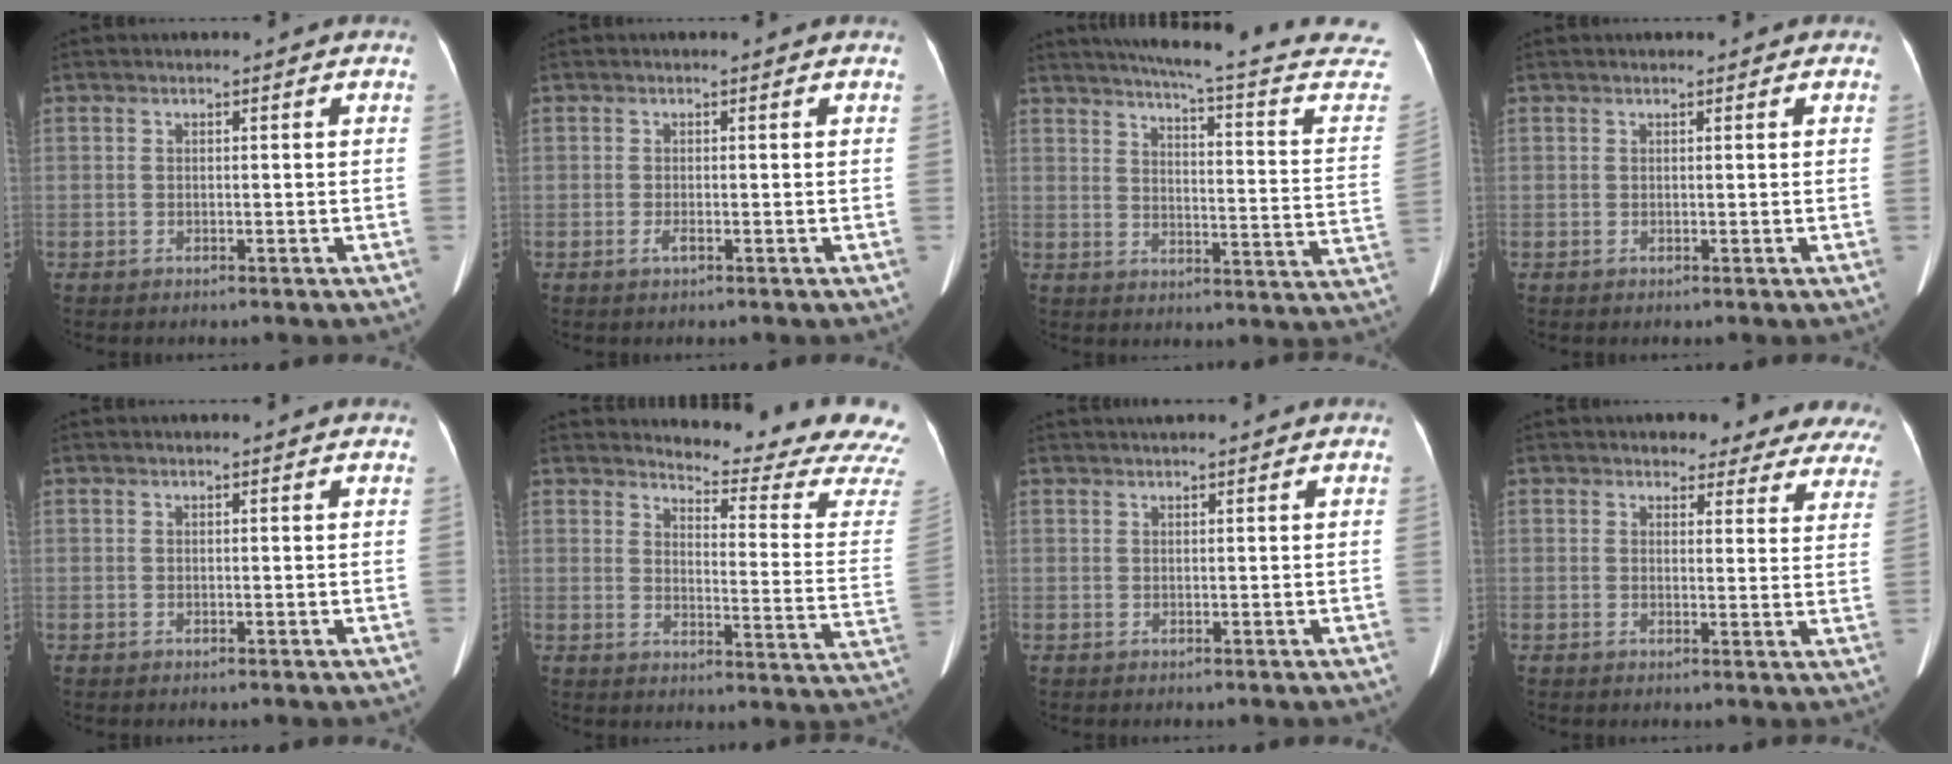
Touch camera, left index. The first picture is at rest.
{"total": 0.8, "force": [-0.3, 0.0, 0.8], "torque": [-0.015, 0.000, -0.006]}
{"total": 24.6, "force": [21.8, 1.3, 11.4], "torque": [-0.154, -0.063, 0.250]}
{"total": 0.8, "force": [0.6, 0.4, 0.4], "torque": [-0.006, 0.009, 0.005]}
{"total": 2.6, "force": [2.4, 0.2, 1.0], "torque": [-0.013, 0.012, 0.020]}
{"total": 18.1, "force": [17.7, -0.6, 3.7], "torque": [-0.049, -0.148, 0.190]}
{"total": 4.6, "force": [4.0, 0.5, 2.1], "torque": [-0.026, 0.036, 0.056]}
{"total": 14.5, "force": [13.3, 4.9, 2.9], "torque": [0.012, -0.025, 0.118]}